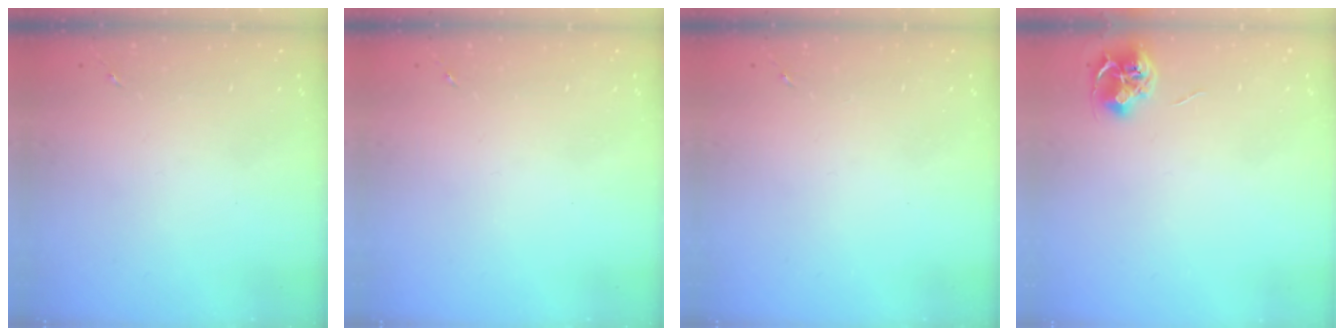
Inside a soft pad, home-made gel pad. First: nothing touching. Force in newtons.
{"total": 0.0}
{"total": 0.0}
{"total": 7.1, "press": 7.1, "slide": 0.4}